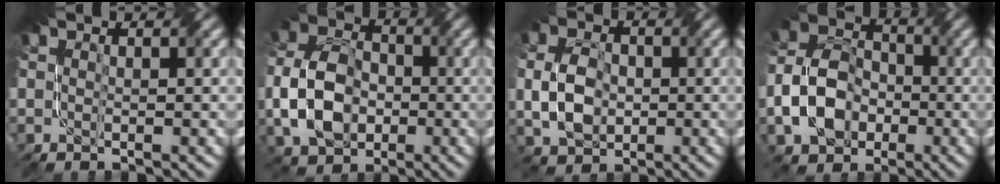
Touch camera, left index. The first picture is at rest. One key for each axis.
{"total": 7.3, "fx": -2.2, "fy": 5.1, "fz": 4.7, "tx": -0.096, "ty": -0.003, "tz": -0.052}
{"total": 4.5, "fx": -1.2, "fy": 3.1, "fz": 3.1, "tx": -0.067, "ty": -0.002, "tz": -0.031}
{"total": 6.4, "fx": -2.9, "fy": 4.6, "fz": 3.4, "tx": -0.060, "ty": 0.000, "tz": -0.066}